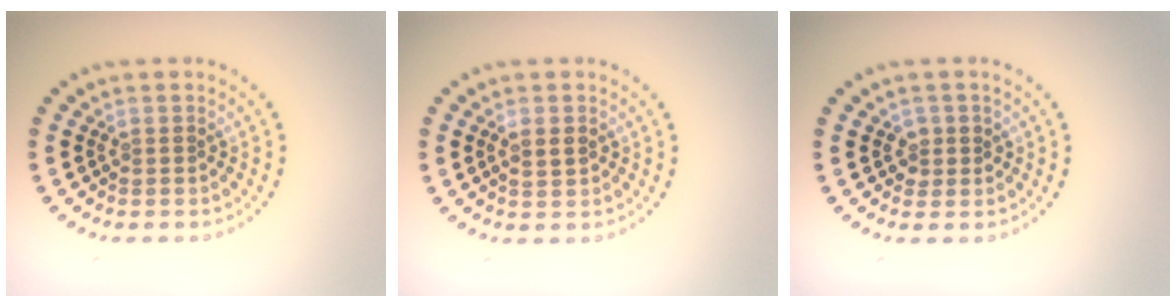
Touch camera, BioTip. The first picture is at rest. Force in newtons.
{"total": 1.0, "press": 0.9, "slide": 0.3}
{"total": 1.2, "press": 1.1, "slide": 0.6}